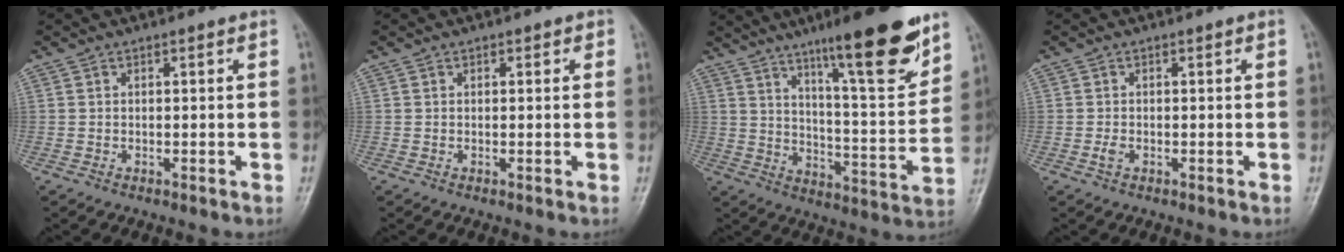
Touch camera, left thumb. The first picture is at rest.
{"total": 0.9, "force": [0.4, 0.6, 0.4], "torque": [0.006, 0.001, 0.002]}
{"total": 19.2, "force": [12.6, 3.0, 14.2], "torque": [-0.182, -0.074, 0.196]}
{"total": 1.3, "force": [-0.4, 0.8, 0.9], "torque": [-0.021, 0.001, -0.007]}